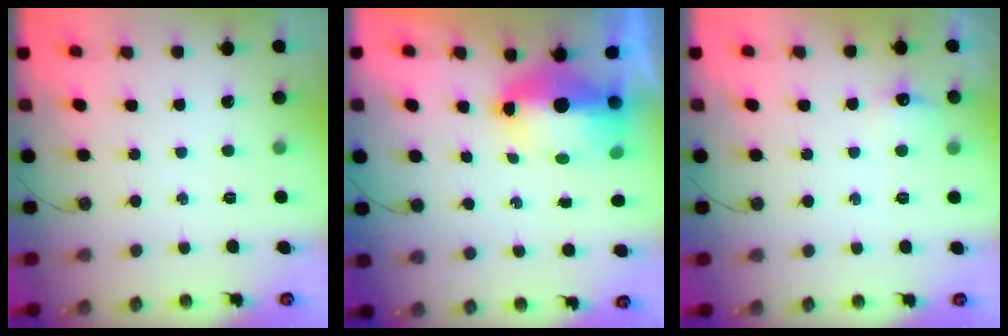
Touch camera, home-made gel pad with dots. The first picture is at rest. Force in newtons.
{"total": 8.7, "press": 8.5, "slide": 1.8}
{"total": 5.1, "press": 5.0, "slide": 0.7}